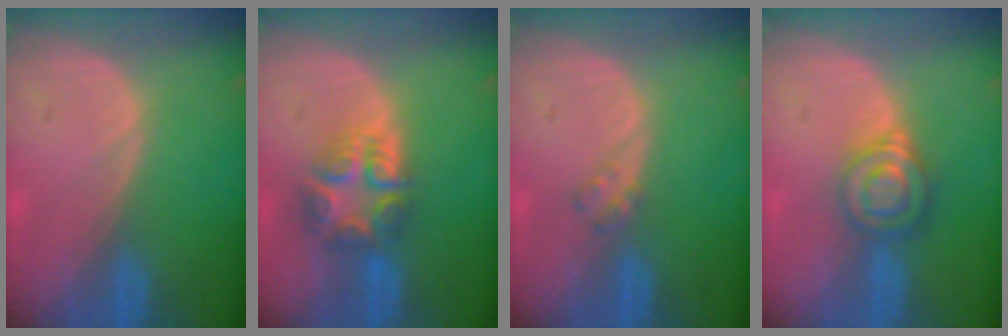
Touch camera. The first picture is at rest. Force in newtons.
{"total": 7.7, "press": 6.7, "slide": 3.8}
{"total": 1.6, "press": 1.6, "slide": 0.2}
{"total": 6.6, "press": 5.7, "slide": 3.4}